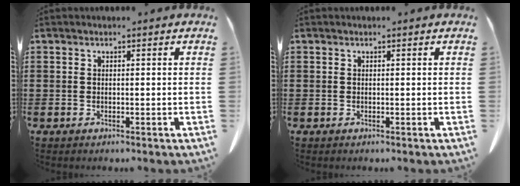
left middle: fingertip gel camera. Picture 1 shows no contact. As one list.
[{"total": 0.0}]